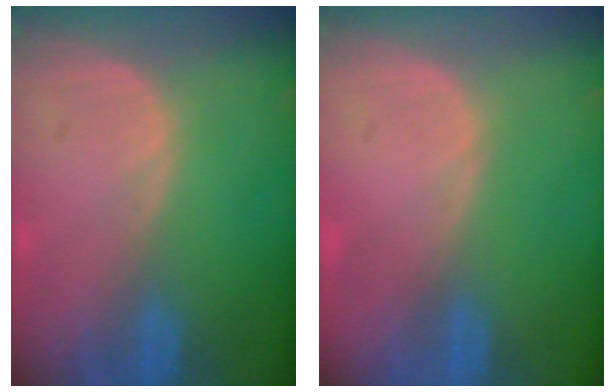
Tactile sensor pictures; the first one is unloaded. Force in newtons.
{"total": 0.0}